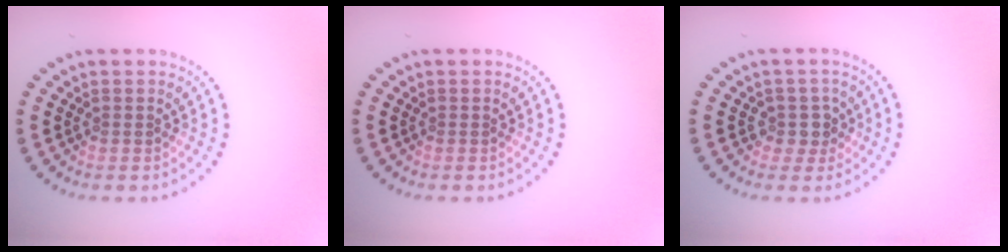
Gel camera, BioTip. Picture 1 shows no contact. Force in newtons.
{"total": 0.0}
{"total": 2.0, "press": 1.6, "slide": 1.2}